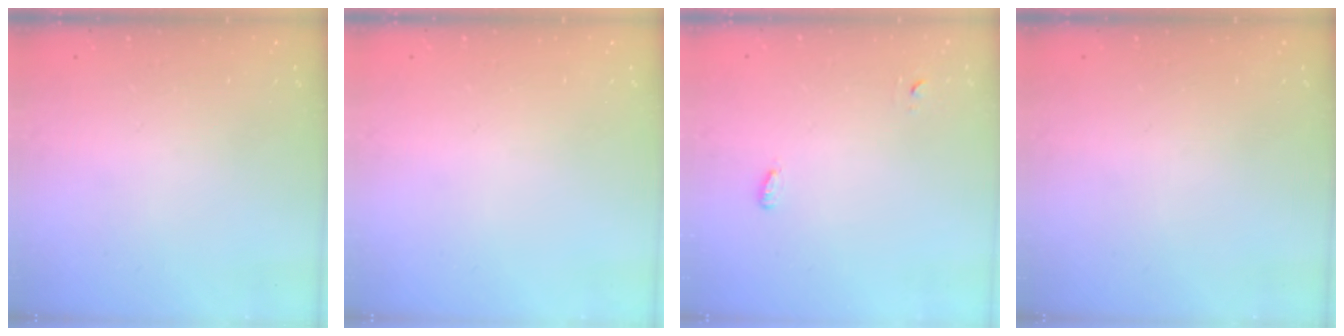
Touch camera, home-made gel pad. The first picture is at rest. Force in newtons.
{"total": 0.0}
{"total": 2.8, "press": 2.7, "slide": 0.6}
{"total": 0.0}